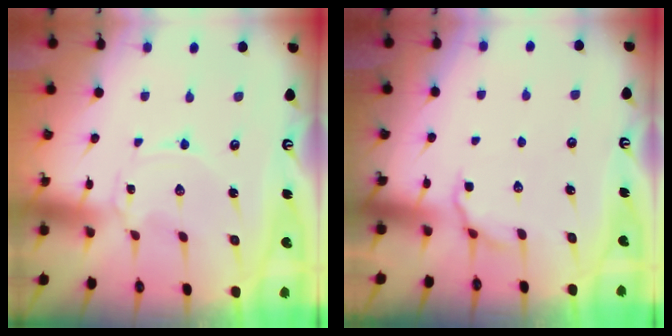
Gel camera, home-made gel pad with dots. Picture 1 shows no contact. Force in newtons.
{"total": 4.3, "press": 4.0, "slide": 1.5}